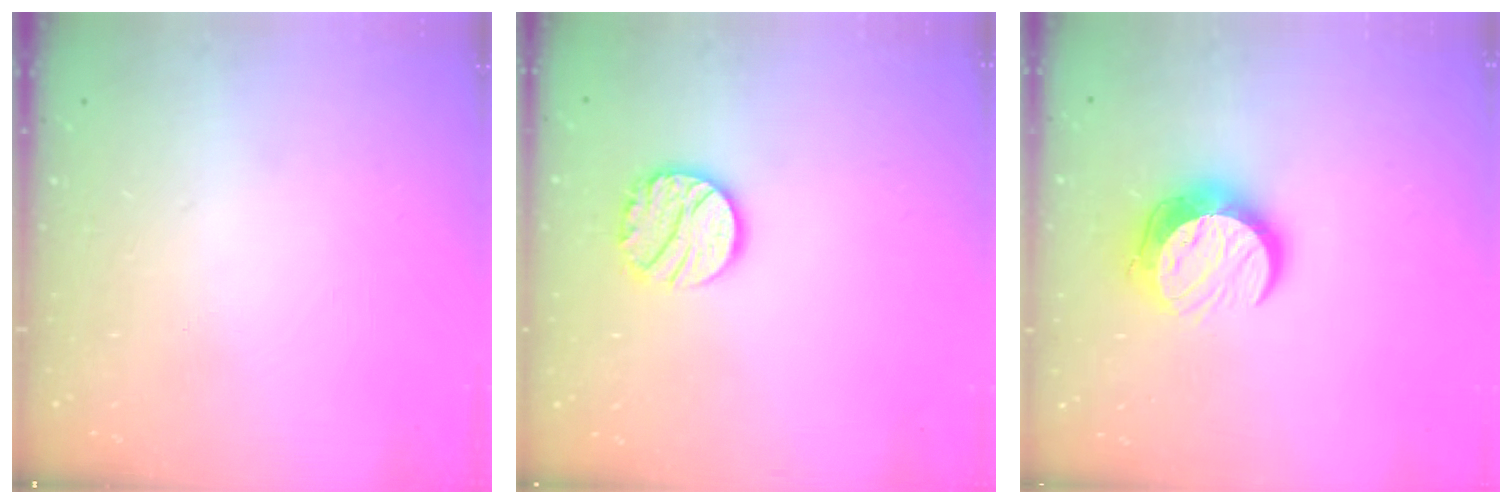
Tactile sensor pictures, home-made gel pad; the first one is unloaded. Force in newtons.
{"total": 12.3, "press": 12.2, "slide": 1.0}
{"total": 11.1, "press": 11.0, "slide": 0.7}